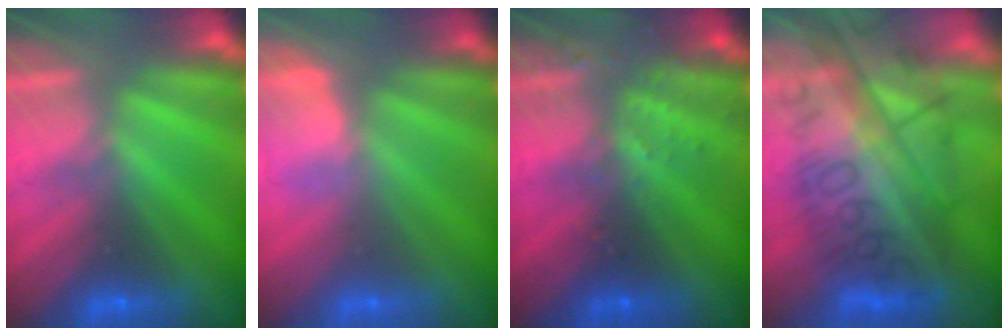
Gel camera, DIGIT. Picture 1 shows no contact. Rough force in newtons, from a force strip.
{"total": 2.9}
{"total": 3.4}
{"total": 7.4}